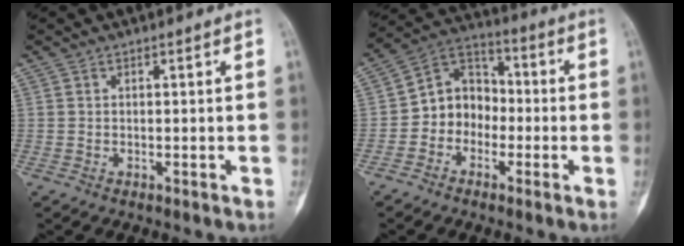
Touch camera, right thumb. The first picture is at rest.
{"total": 9.5, "force": [-2.1, 7.9, 4.8], "torque": [-0.040, 0.045, -0.055]}